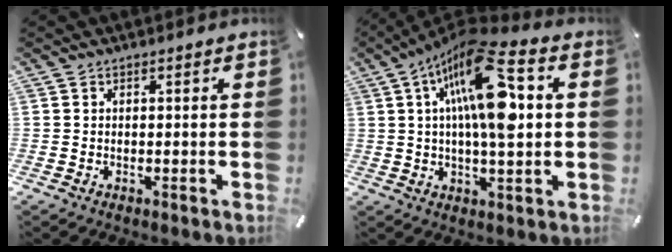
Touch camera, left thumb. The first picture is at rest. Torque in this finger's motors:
{"motor_torque": [1.76, 3.25, 1.54, -1.23, 0.67]}